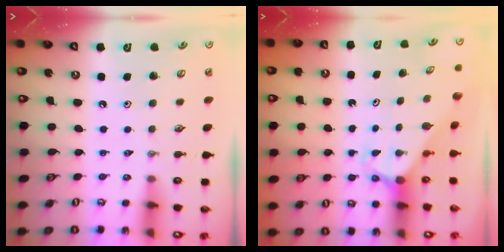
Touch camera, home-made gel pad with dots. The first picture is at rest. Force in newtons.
{"total": 2.3, "press": 2.3, "slide": 0.1}